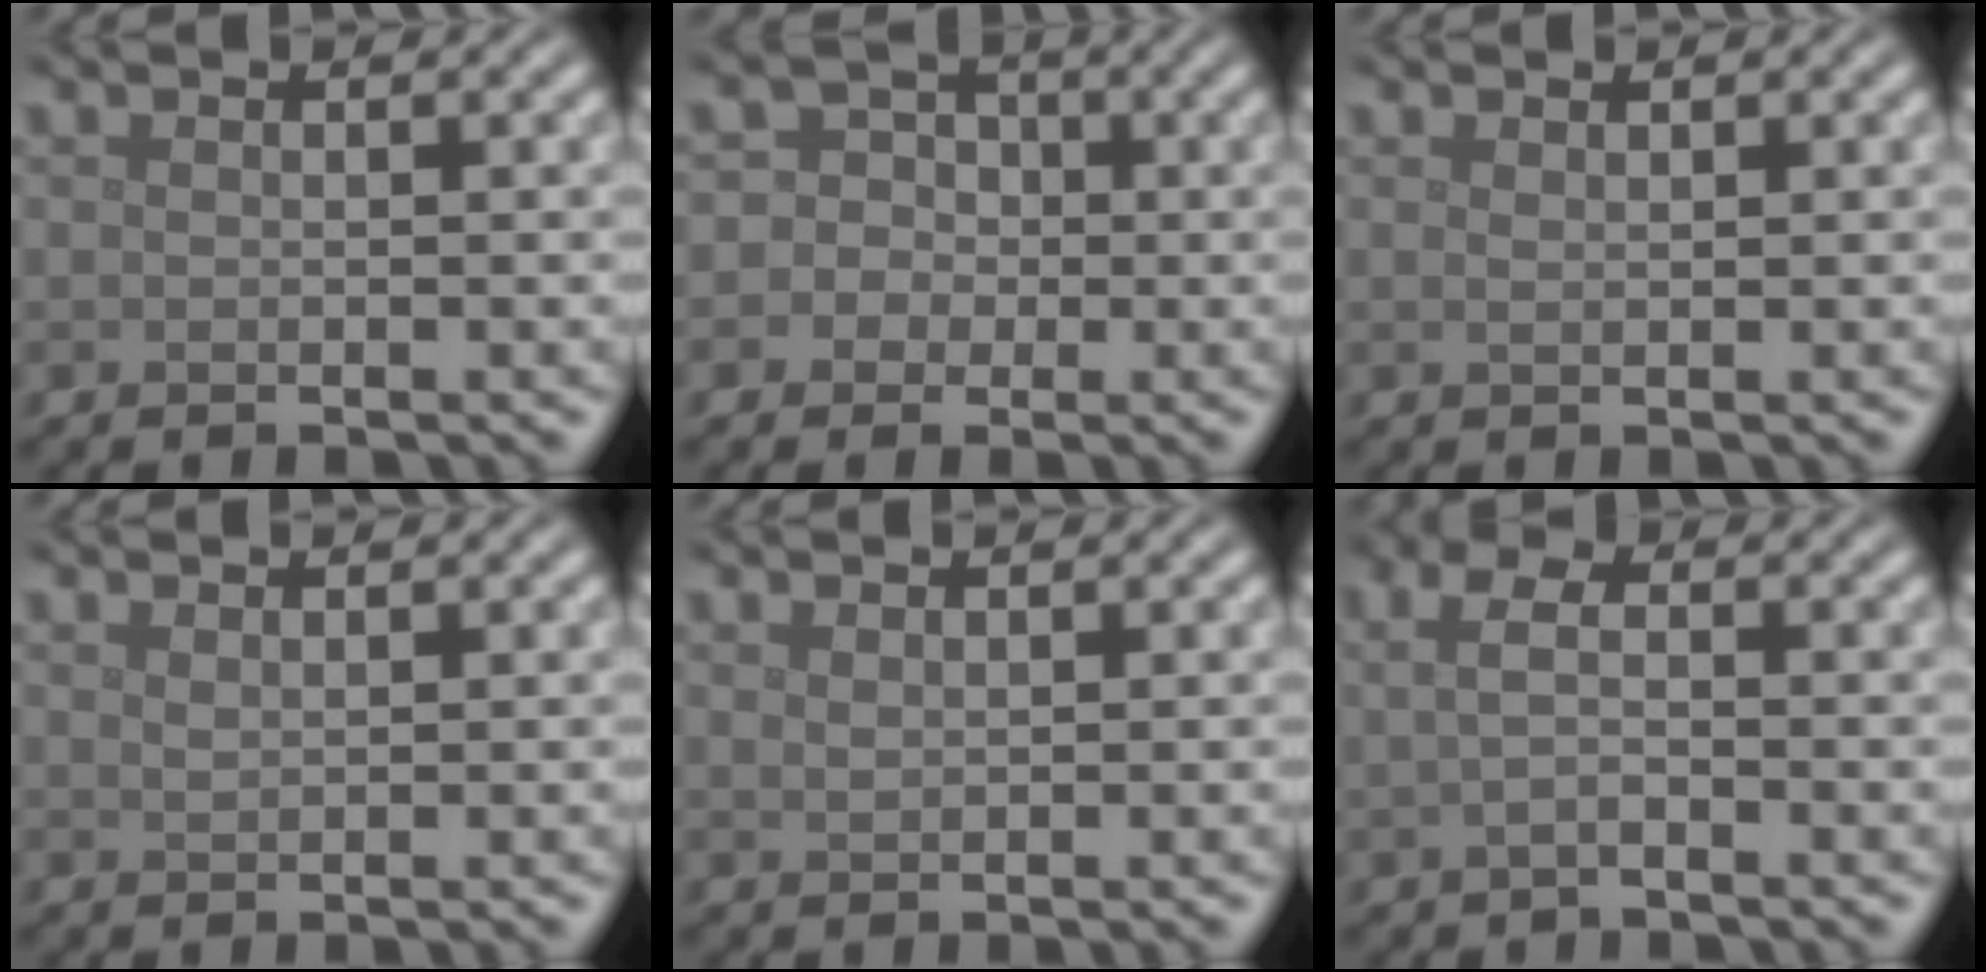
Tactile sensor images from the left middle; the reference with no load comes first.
{"total": 4.9, "force": [-0.5, 4.7, 1.1], "torque": [0.009, 0.030, -0.045]}
{"total": 0.5, "force": [0.4, 0.2, 0.3], "torque": [-0.005, -0.002, 0.008]}
{"total": 0.6, "force": [0.5, 0.2, 0.3], "torque": [-0.008, -0.001, 0.011]}
{"total": 0.6, "force": [0.5, 0.3, 0.3], "torque": [-0.010, -0.001, 0.012]}
{"total": 2.1, "force": [-0.1, 0.9, 1.9], "torque": [-0.044, 0.002, -0.007]}